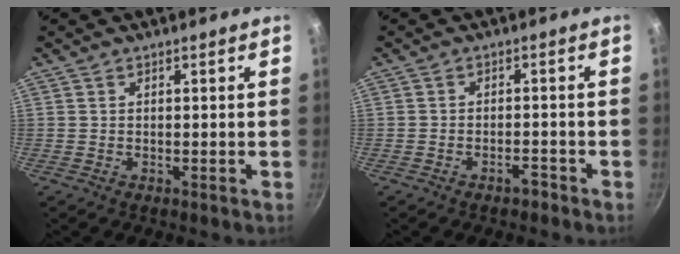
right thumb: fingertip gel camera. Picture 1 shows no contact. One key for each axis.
{"total": 2.1, "fx": -1.7, "fy": 0.9, "fz": 1.0, "tx": -0.007, "ty": 0.022, "tz": -0.018}